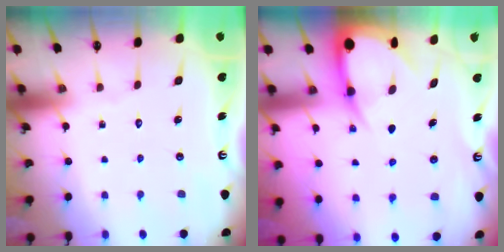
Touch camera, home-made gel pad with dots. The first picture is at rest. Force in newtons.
{"total": 7.1, "press": 7.1, "slide": 0.8}